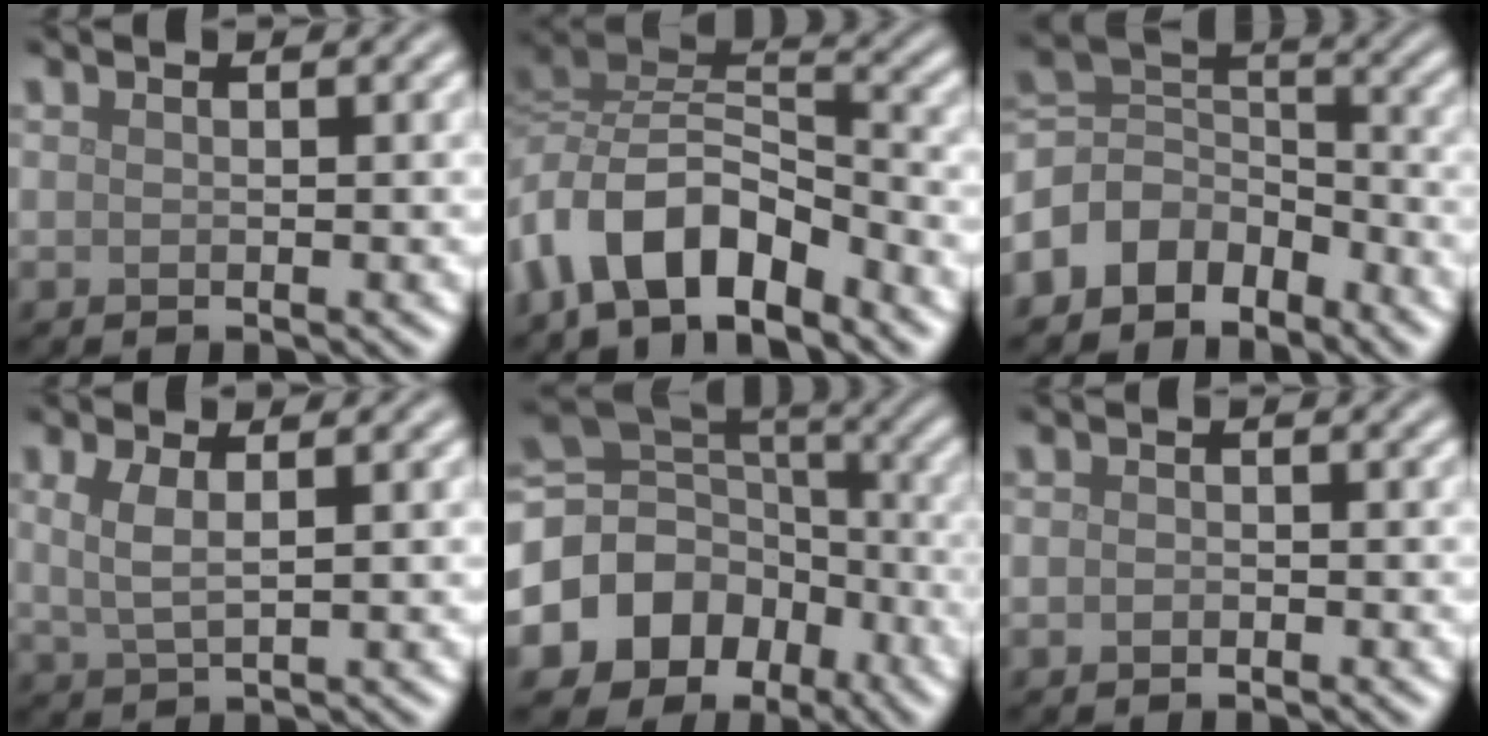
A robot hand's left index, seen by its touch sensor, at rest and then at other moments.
{"total": 8.5, "force": [-5.0, 4.0, 5.6], "torque": [-0.094, 0.006, -0.101]}
{"total": 5.9, "force": [-3.8, 4.0, 2.2], "torque": [-0.025, 0.008, -0.086]}
{"total": 2.5, "force": [0.7, 0.9, 2.2], "torque": [-0.050, -0.002, 0.018]}
{"total": 12.7, "force": [-5.9, 10.3, 4.4], "torque": [-0.106, -0.012, -0.103]}
{"total": 0.7, "force": [-0.3, 0.5, 0.4], "torque": [-0.007, -0.002, -0.008]}